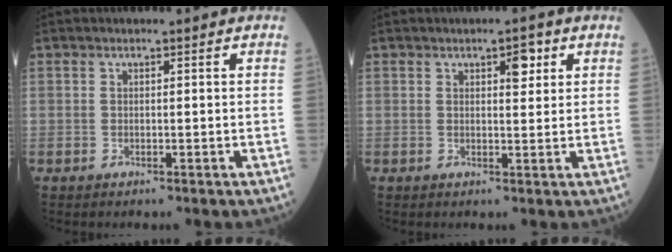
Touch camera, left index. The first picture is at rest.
{"total": 2.8, "force": [1.5, 1.0, 2.2], "torque": [-0.032, 0.002, 0.022]}